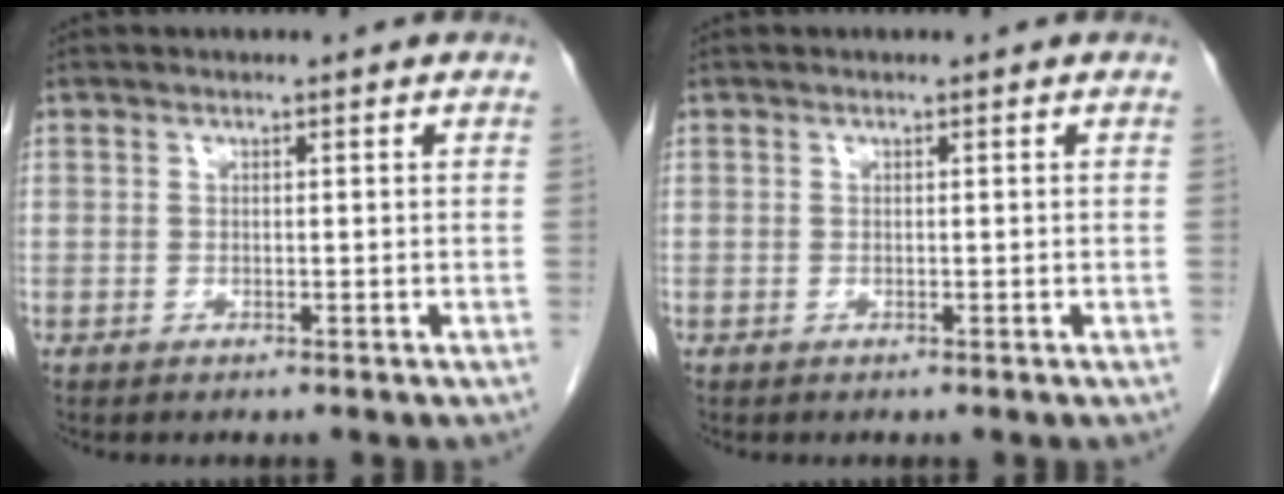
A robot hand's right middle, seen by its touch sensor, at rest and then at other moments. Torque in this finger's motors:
{"motor_torque": [0.28, 0.16, -0.03, -0.01]}